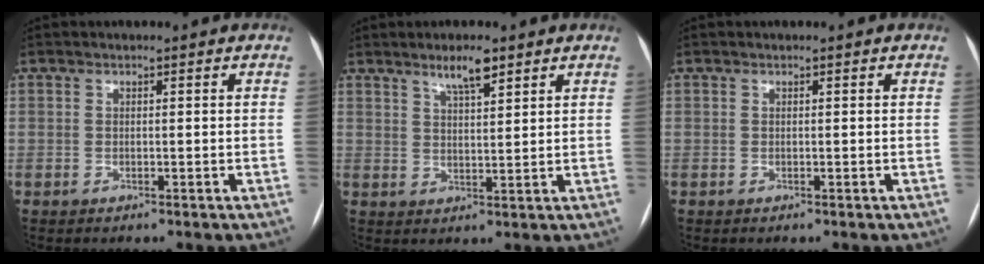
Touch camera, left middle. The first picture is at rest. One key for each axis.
{"total": 4.3, "fx": 3.1, "fy": 0.7, "fz": 2.9, "tx": -0.054, "ty": 0.001, "tz": 0.054}
{"total": 2.0, "fx": -0.7, "fy": -1.4, "fz": -1.2, "tx": 0.028, "ty": -0.010, "tz": -0.011}